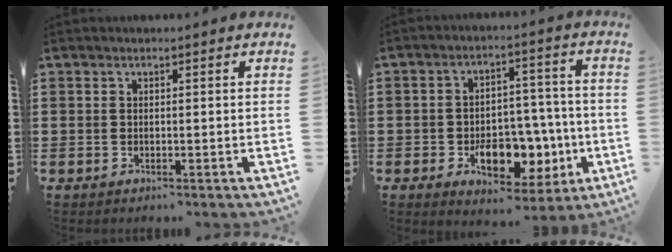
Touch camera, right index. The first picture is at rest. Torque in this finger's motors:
{"motor_torque": [0.58, -0.50, 0.63, 0.12]}